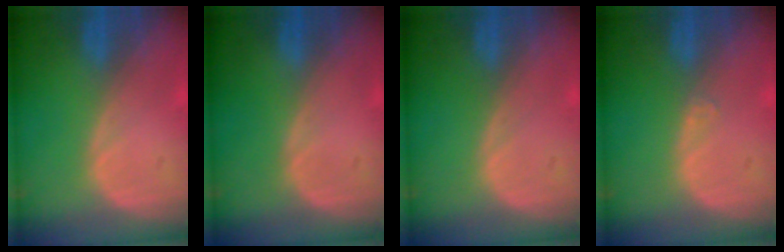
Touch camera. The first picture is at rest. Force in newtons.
{"total": 0.0}
{"total": 0.0}
{"total": 0.6, "press": 0.5, "slide": 0.4}